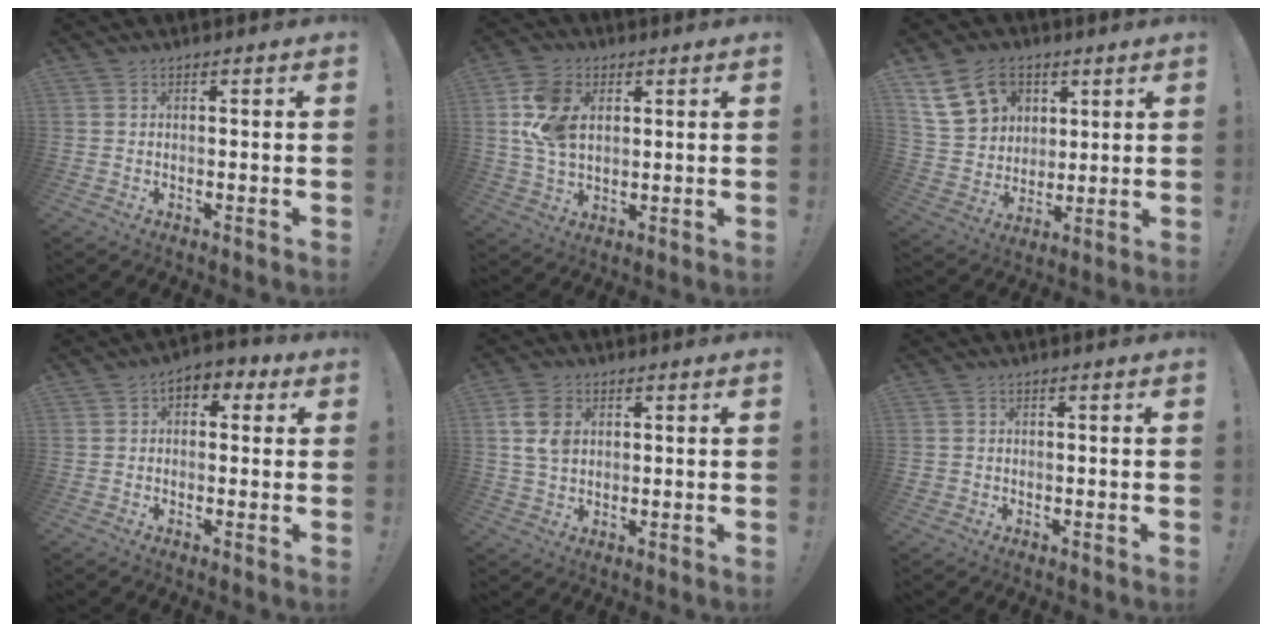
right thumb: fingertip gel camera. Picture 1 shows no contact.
{"total": 13.4, "force": [3.1, 9.6, 8.9], "torque": [-0.171, 0.001, 0.062]}
{"total": 16.9, "force": [8.2, 12.9, 7.4], "torque": [-0.125, -0.029, 0.167]}
{"total": 4.6, "force": [1.1, 3.3, 3.0], "torque": [-0.036, 0.000, 0.018]}
{"total": 9.0, "force": [2.2, 6.9, 5.4], "torque": [-0.098, 0.005, 0.046]}
{"total": 1.2, "force": [-0.1, 1.2, 0.3], "torque": [-0.005, 0.003, -0.002]}